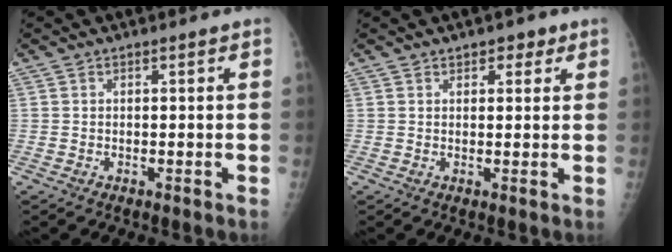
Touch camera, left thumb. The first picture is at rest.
{"total": 2.7, "force": [1.6, 1.7, 1.3], "torque": [0.004, -0.005, 0.018]}